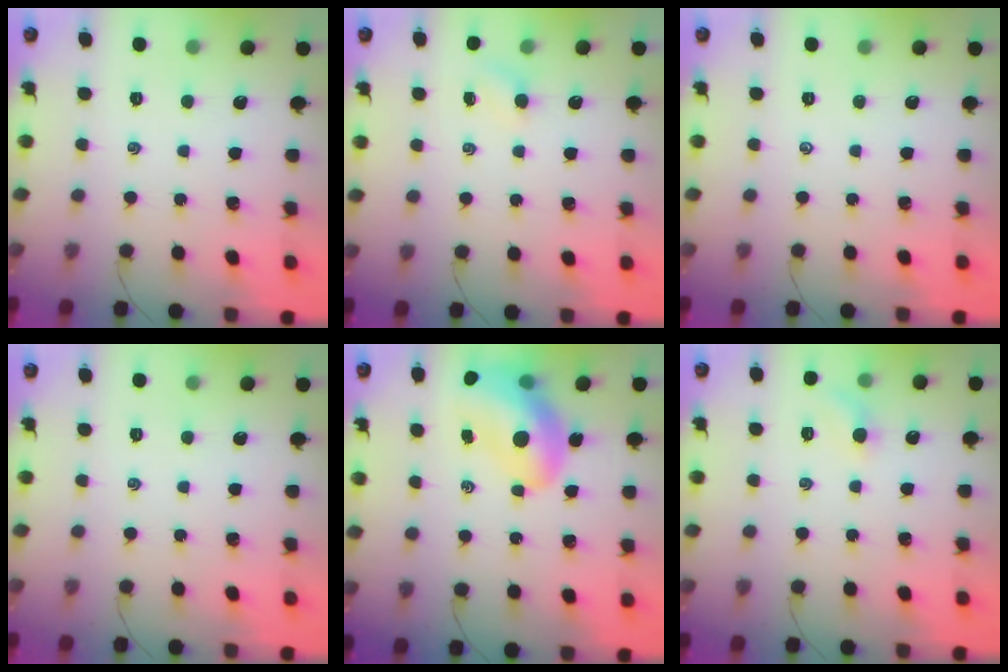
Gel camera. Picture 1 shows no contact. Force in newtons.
{"total": 2.7, "press": 2.6, "slide": 0.8}
{"total": 0.0}
{"total": 0.0}
{"total": 14.4, "press": 13.9, "slide": 4.0}
{"total": 4.4, "press": 4.3, "slide": 1.0}